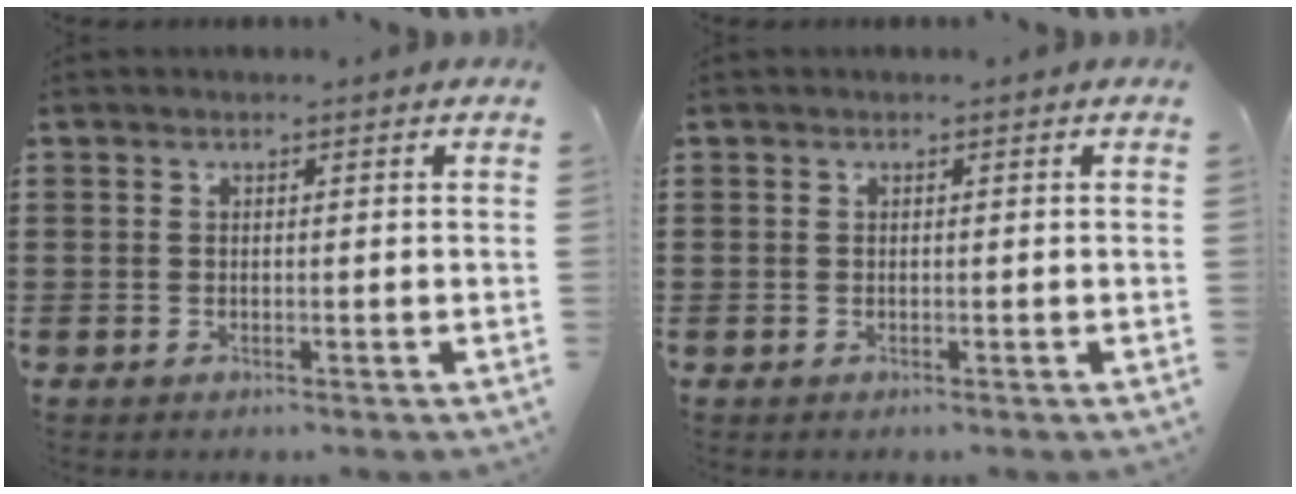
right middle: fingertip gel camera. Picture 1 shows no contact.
{"total": 0.0}